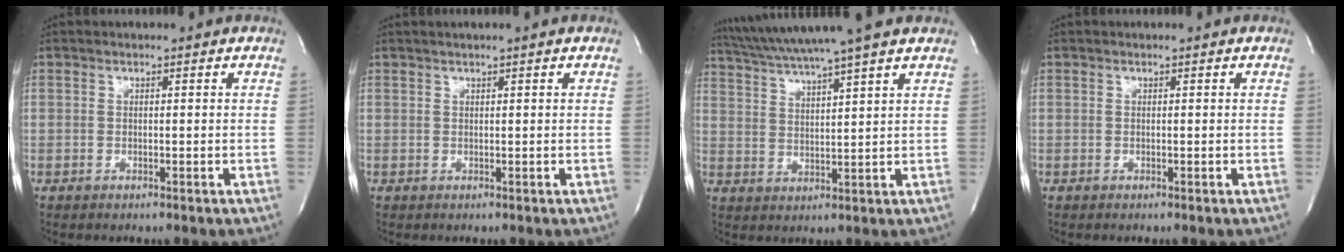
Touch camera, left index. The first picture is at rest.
{"total": 1.2, "force": [0.7, -0.3, 0.9], "torque": [-0.024, 0.004, 0.017]}
{"total": 13.0, "force": [11.0, -1.1, 6.9], "torque": [-0.126, 0.024, 0.170]}
{"total": 0.0}